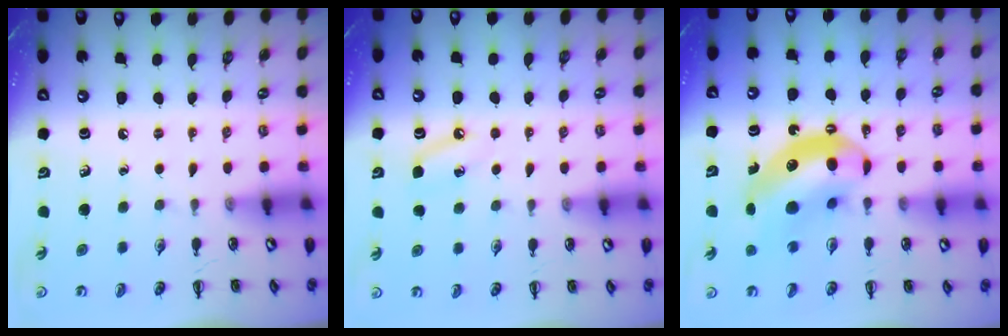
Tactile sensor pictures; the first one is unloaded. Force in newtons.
{"total": 4.6, "press": 4.4, "slide": 1.4}
{"total": 13.2, "press": 12.7, "slide": 3.7}